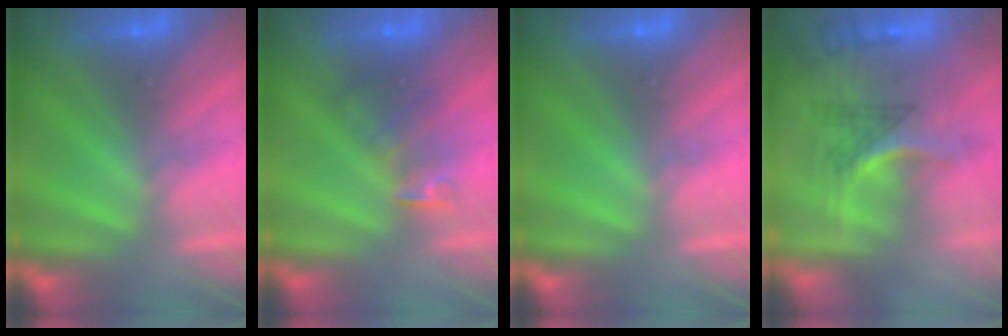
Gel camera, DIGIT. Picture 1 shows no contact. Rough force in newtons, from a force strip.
{"total": 2.4}
{"total": 0.0}
{"total": 2.9}